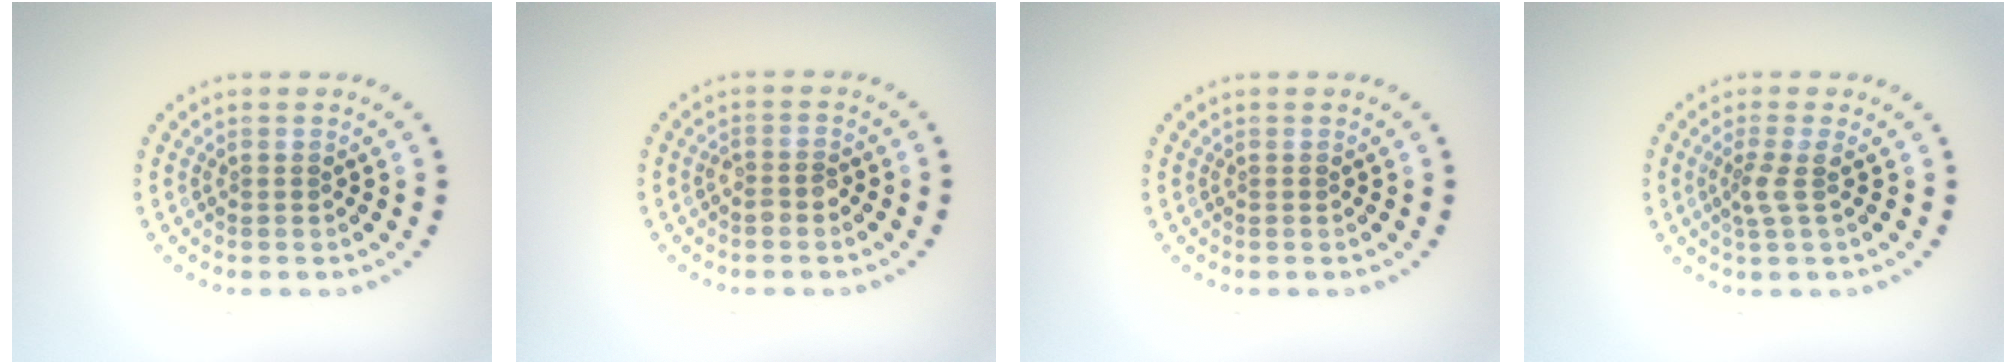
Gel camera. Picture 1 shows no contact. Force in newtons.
{"total": 1.1, "press": 1.1, "slide": 0.4}
{"total": 0.0}
{"total": 1.9, "press": 1.3, "slide": 1.3}